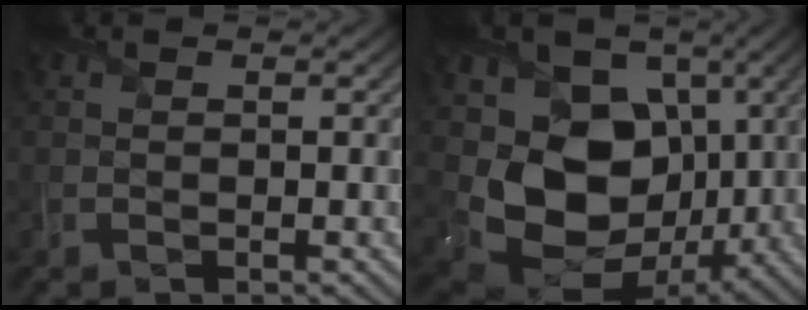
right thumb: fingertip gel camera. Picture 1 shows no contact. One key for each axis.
{"total": 13.1, "fx": -0.2, "fy": 10.2, "fz": 8.2, "tx": -0.168, "ty": -0.033, "tz": -0.001}